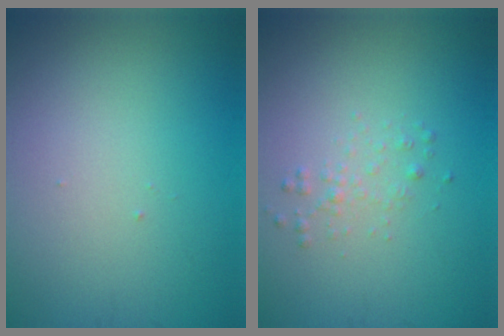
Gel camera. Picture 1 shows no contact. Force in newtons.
{"total": 1.1, "press": 1.1, "slide": 0.0}